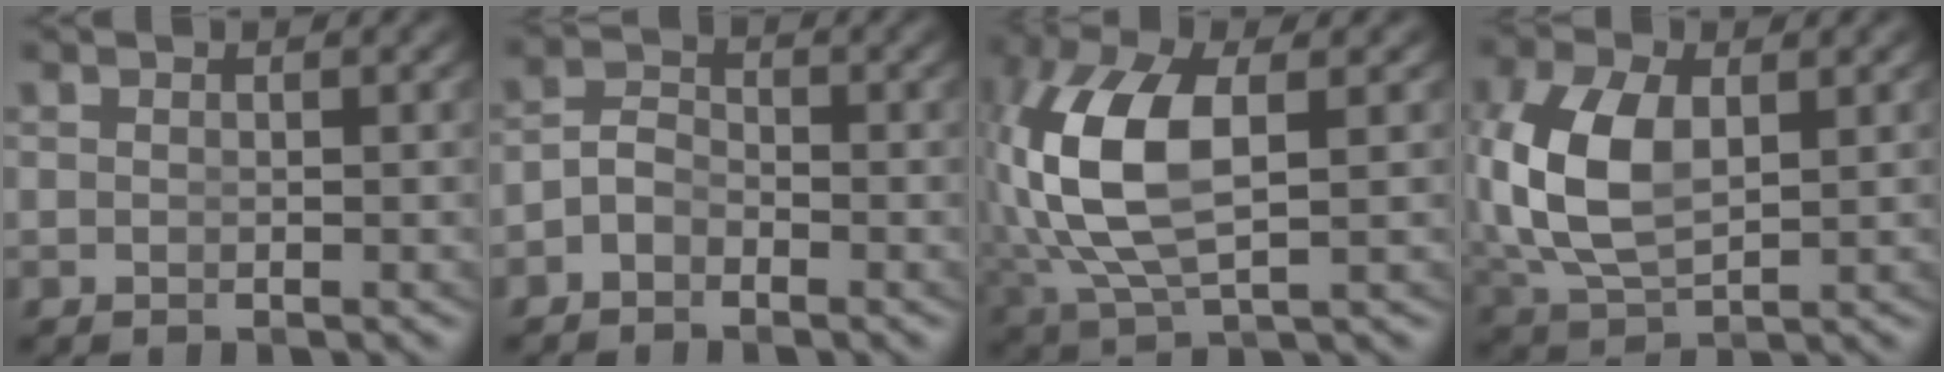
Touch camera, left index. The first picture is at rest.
{"total": 2.9, "force": [-1.6, 2.1, 1.1], "torque": [-0.019, -0.017, -0.025]}
{"total": 8.1, "force": [0.8, 3.9, 7.0], "torque": [-0.176, -0.021, 0.037]}
{"total": 7.2, "force": [0.6, 4.7, 5.3], "torque": [-0.143, -0.027, 0.034]}